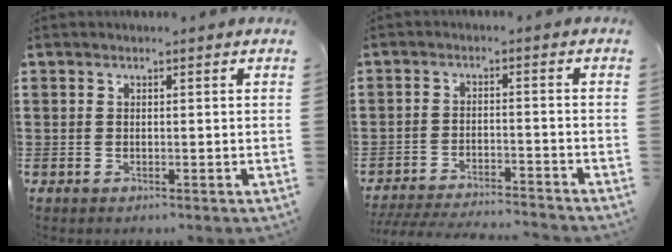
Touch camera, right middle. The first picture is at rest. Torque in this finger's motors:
{"motor_torque": [1.70, -0.44, 0.08, 0.06]}